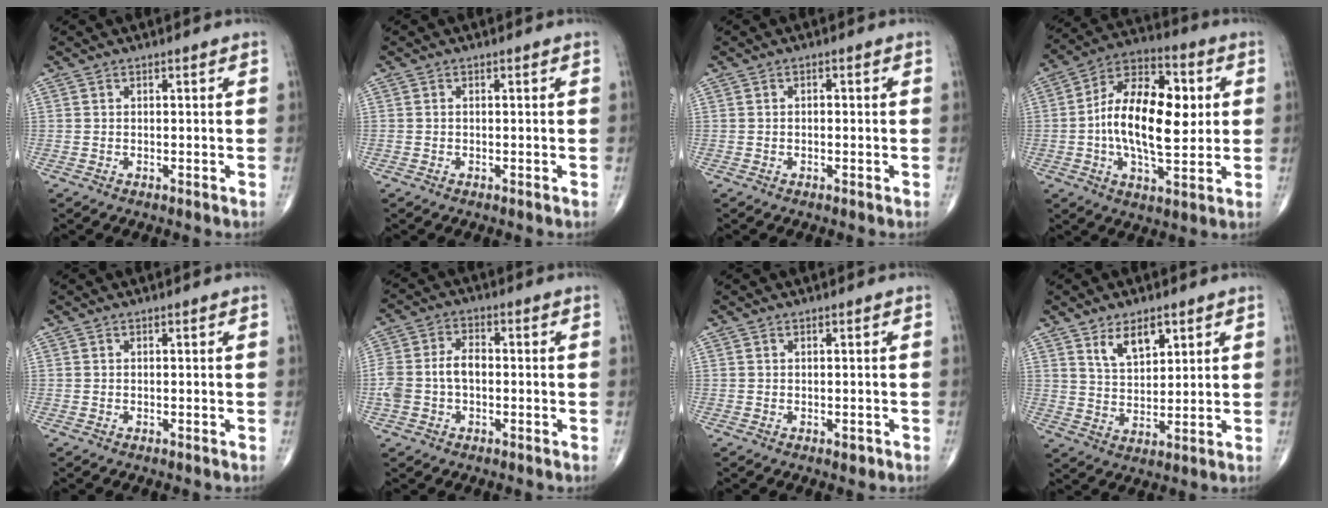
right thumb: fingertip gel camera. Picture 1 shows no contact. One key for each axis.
{"total": 0.0}
{"total": 0.8, "fx": 0.0, "fy": 0.4, "fz": 0.6, "tx": -0.011, "ty": 0.002, "tz": -0.002}
{"total": 18.7, "fx": 1.1, "fy": 9.3, "fz": 16.2, "tx": -0.257, "ty": 0.016, "tz": 0.011}
{"total": 0.0}
{"total": 7.2, "fx": -0.8, "fy": 4.6, "fz": 5.5, "tx": -0.121, "ty": 0.024, "tz": -0.016}
{"total": 1.0, "fx": -0.2, "fy": 0.6, "fz": 0.7, "tx": -0.006, "ty": -0.002, "tz": -0.001}
{"total": 7.2, "fx": 4.1, "fy": 3.7, "fz": 4.7, "tx": -0.062, "ty": -0.029, "tz": 0.077}